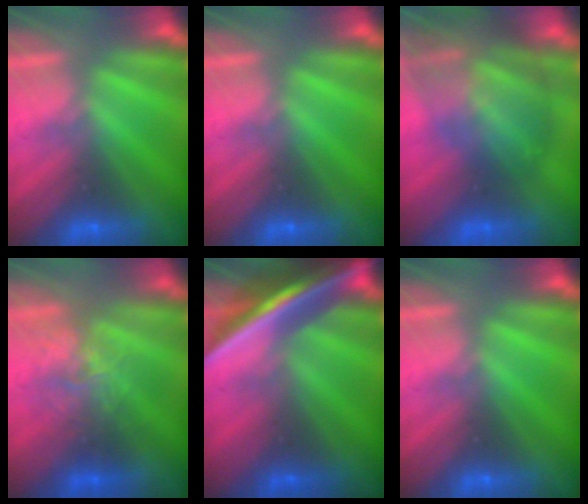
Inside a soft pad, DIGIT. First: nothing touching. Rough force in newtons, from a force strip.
{"total": 0.0}
{"total": 7.6}
{"total": 2.4}
{"total": 5.5}
{"total": 0.0}